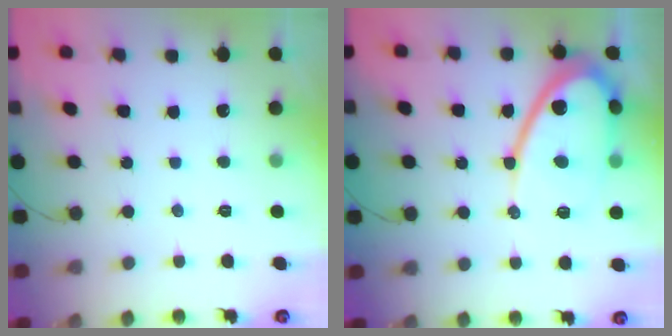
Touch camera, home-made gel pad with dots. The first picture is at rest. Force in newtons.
{"total": 15.0, "press": 14.9, "slide": 1.3}